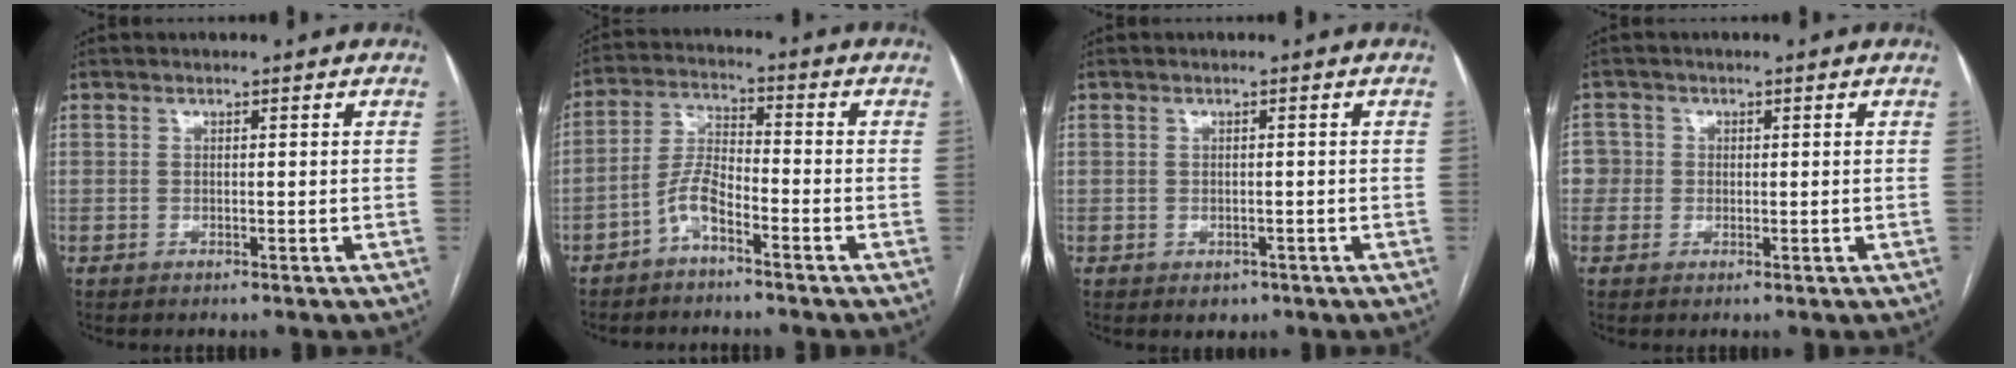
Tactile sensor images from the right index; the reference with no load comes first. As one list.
[{"total": 5.3, "force": [-3.5, 1.3, 3.8], "torque": [-0.088, 0.009, -0.071]}, {"total": 1.8, "force": [-1.0, 1.4, 0.7], "torque": [-0.005, 0.002, -0.005]}, {"total": 3.0, "force": [-0.2, 3.0, 0.2], "torque": [0.010, 0.017, -0.006]}]